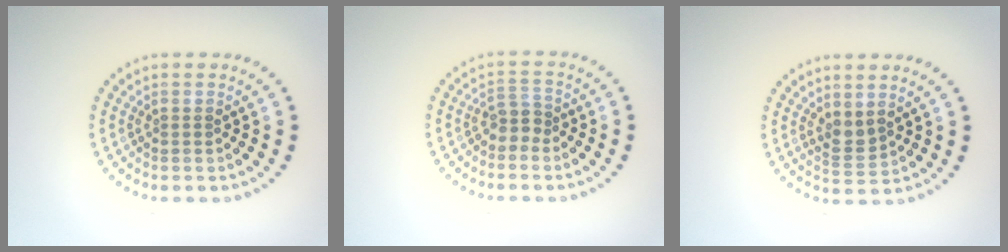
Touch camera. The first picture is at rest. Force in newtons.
{"total": 1.9, "press": 1.4, "slide": 1.2}
{"total": 1.8, "press": 1.5, "slide": 1.0}